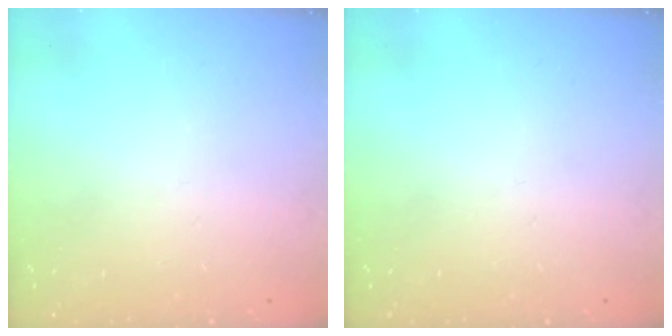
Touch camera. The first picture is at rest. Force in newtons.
{"total": 0.0}